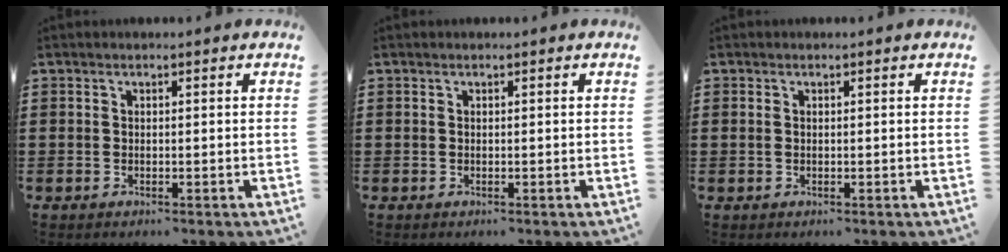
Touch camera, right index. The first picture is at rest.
{"total": 0.0}
{"total": 0.7, "force": [0.1, 0.4, 0.5], "torque": [-0.012, 0.003, 0.002]}